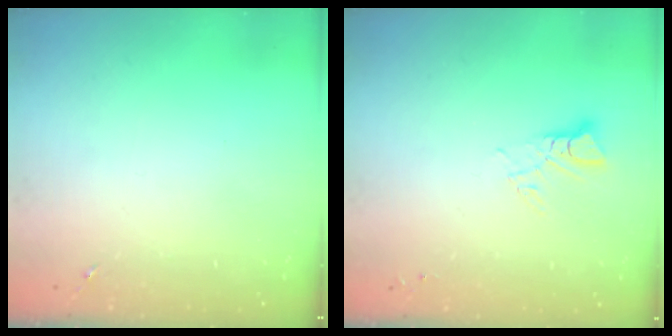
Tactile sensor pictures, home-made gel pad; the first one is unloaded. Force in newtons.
{"total": 3.8, "press": 3.8, "slide": 0.2}